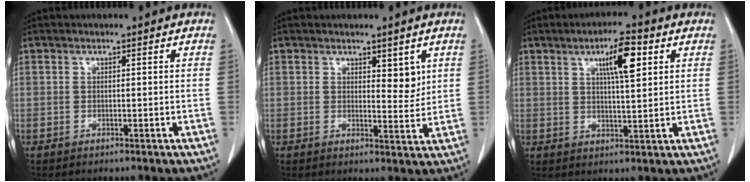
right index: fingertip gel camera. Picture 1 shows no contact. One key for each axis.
{"total": 3.4, "fx": 1.7, "fy": 1.4, "fz": 2.6, "tx": -0.033, "ty": -0.013, "tz": 0.026}
{"total": 7.3, "fx": 3.0, "fy": 1.1, "fz": 6.5, "tx": -0.110, "ty": 0.006, "tz": 0.049}